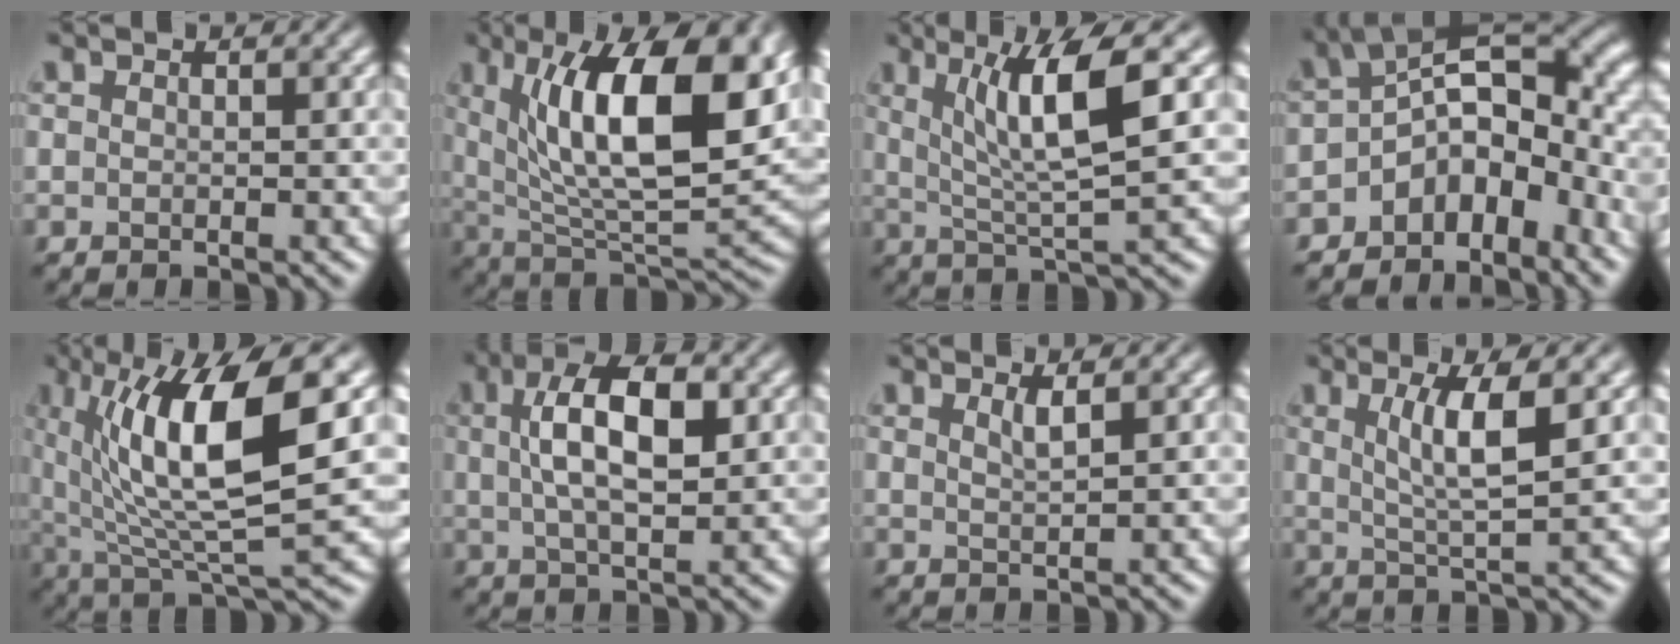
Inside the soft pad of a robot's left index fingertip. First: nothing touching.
{"total": 13.9, "force": [4.5, 5.0, 12.1], "torque": [-0.181, -0.003, 0.076]}
{"total": 7.5, "force": [2.4, 1.4, 7.0], "torque": [-0.120, 0.001, 0.044]}
{"total": 8.7, "force": [-4.0, 5.2, 5.8], "torque": [-0.065, 0.006, -0.079]}
{"total": 12.0, "force": [3.0, 3.3, 11.1], "torque": [-0.187, -0.003, 0.062]}
{"total": 7.7, "force": [1.6, 3.2, 6.8], "torque": [-0.121, 0.013, 0.025]}
{"total": 1.4, "force": [0.8, 0.4, 1.1], "torque": [-0.013, 0.001, 0.012]}
{"total": 5.1, "force": [1.6, 1.1, 4.8], "torque": [-0.085, -0.003, 0.033]}